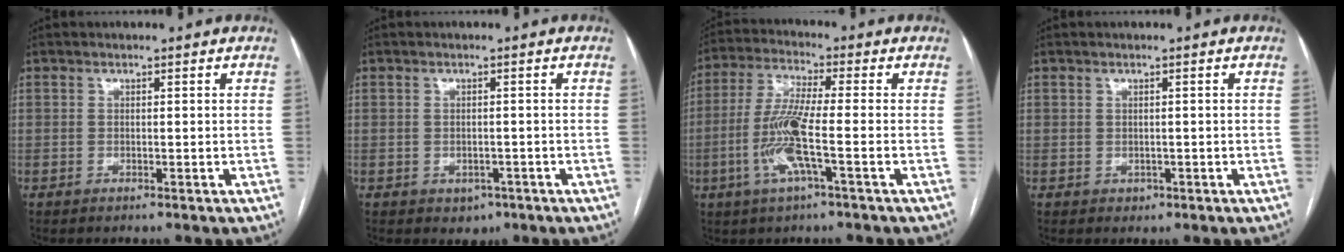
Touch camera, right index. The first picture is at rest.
{"total": 2.3, "force": [-1.1, 1.8, 0.9], "torque": [-0.004, 0.002, -0.006]}
{"total": 9.4, "force": [-2.6, 0.3, 9.1], "torque": [-0.190, -0.004, -0.058]}
{"total": 1.0, "force": [-0.2, 1.0, 0.1], "torque": [-0.003, 0.001, 0.002]}